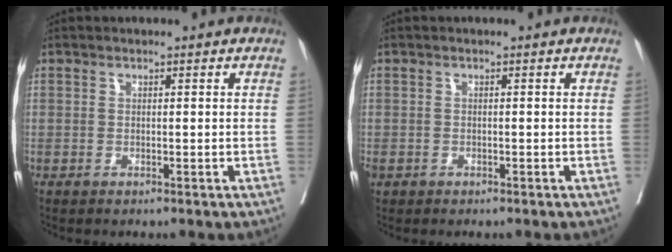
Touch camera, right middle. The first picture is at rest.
{"total": 1.1, "force": [-0.6, 0.8, 0.4], "torque": [-0.011, 0.001, -0.009]}